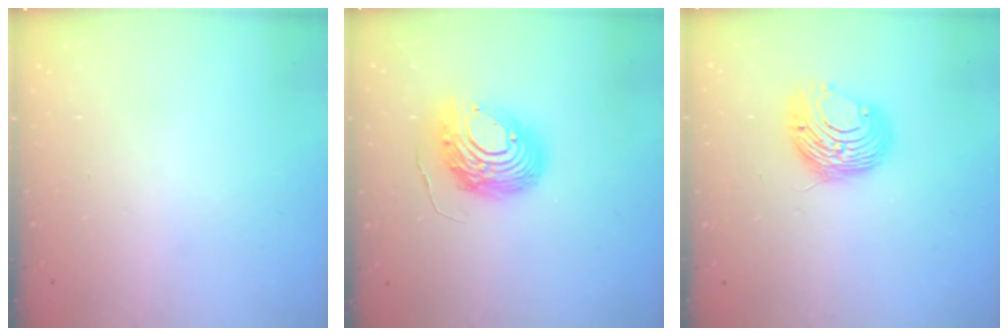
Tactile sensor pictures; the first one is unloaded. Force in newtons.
{"total": 13.4, "press": 13.4, "slide": 1.3}
{"total": 9.5, "press": 9.5, "slide": 0.1}